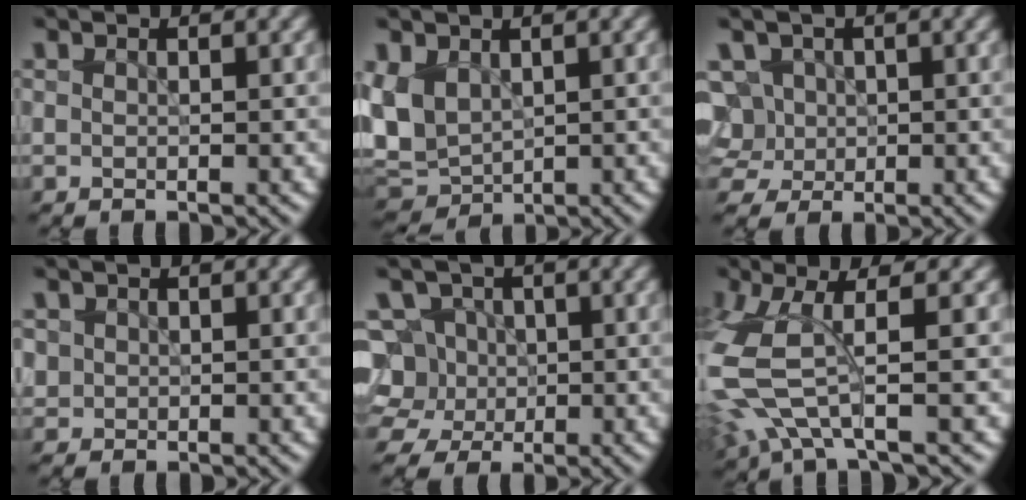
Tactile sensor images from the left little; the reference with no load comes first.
{"total": 5.0, "force": [1.1, 3.7, 3.3], "torque": [-0.076, 0.002, 0.017]}
{"total": 5.6, "force": [1.2, 4.9, 2.6], "torque": [-0.038, 0.032, 0.007]}
{"total": 1.0, "force": [0.3, 1.0, 0.0], "torque": [0.011, 0.001, 0.005]}
{"total": 7.6, "force": [0.9, 6.7, 3.5], "torque": [-0.057, 0.038, -0.025]}
{"total": 6.3, "force": [-0.3, 2.1, 5.9], "torque": [-0.161, -0.007, -0.007]}